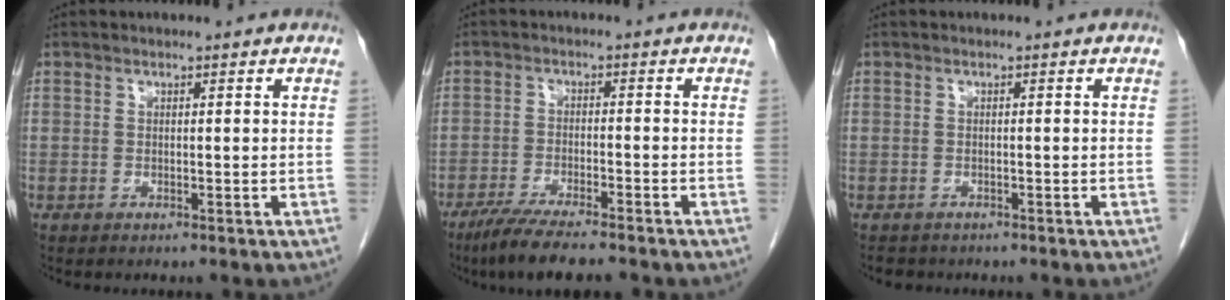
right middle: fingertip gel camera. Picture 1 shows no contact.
{"total": 8.7, "force": [-7.0, 0.8, 5.1], "torque": [-0.086, -0.021, -0.113]}
{"total": 2.2, "force": [-1.8, 1.1, 0.3], "torque": [-0.010, 0.000, -0.026]}